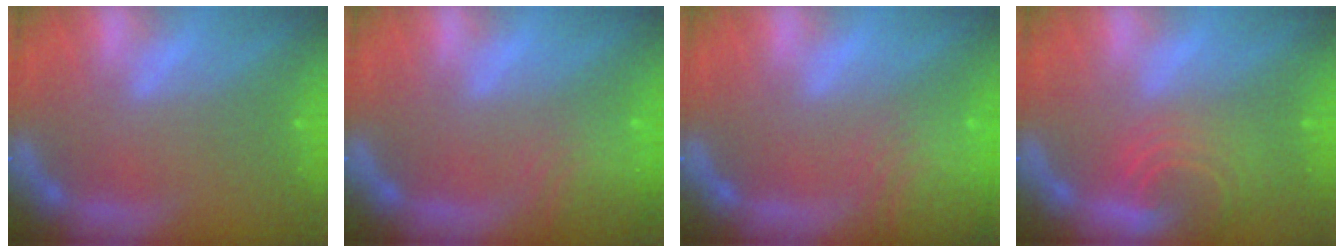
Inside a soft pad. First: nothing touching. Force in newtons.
{"total": 6.1}
{"total": 9.5}
{"total": 6.1}